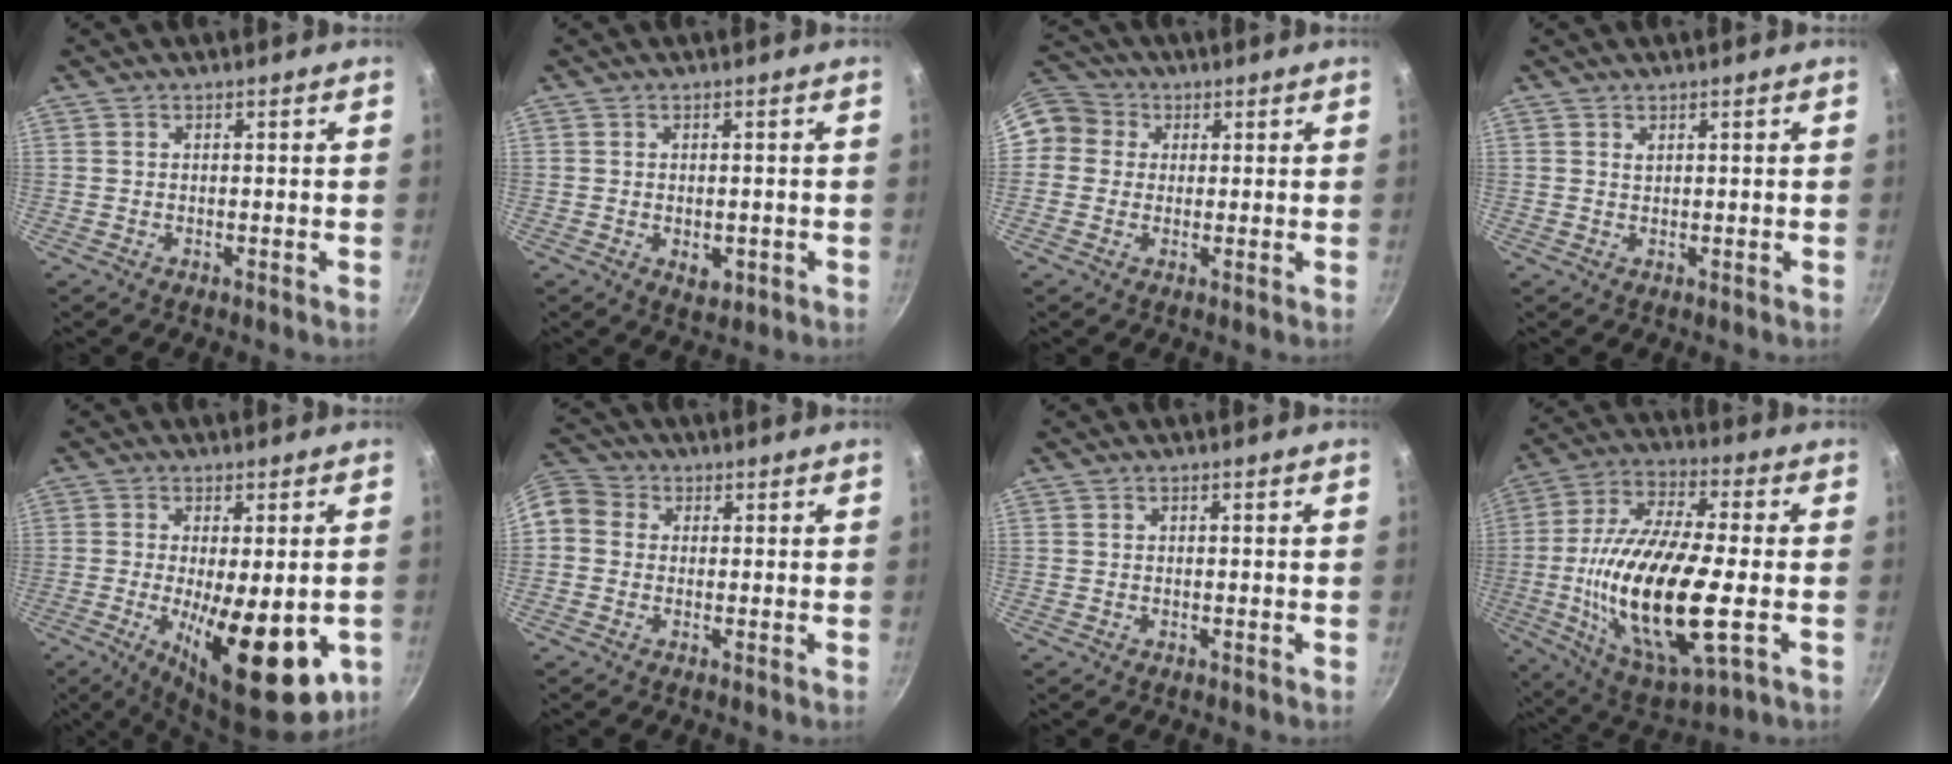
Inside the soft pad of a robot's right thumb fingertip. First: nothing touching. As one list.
[{"total": 3.5, "force": [-0.9, 2.2, 2.5], "torque": [-0.030, 0.000, -0.008]}, {"total": 7.7, "force": [1.3, 7.2, 2.3], "torque": [-0.014, 0.016, 0.003]}, {"total": 0.7, "force": [0.4, 0.4, 0.4], "torque": [-0.006, -0.002, 0.009]}, {"total": 17.8, "force": [-4.3, 6.5, 16.0], "torque": [-0.227, -0.016, -0.053]}, {"total": 7.3, "force": [0.1, 6.6, 3.3], "torque": [-0.057, 0.022, -0.018]}, {"total": 0.0}, {"total": 24.1, "force": [-3.6, 8.3, 22.3], "torque": [-0.439, 0.006, -0.067]}]